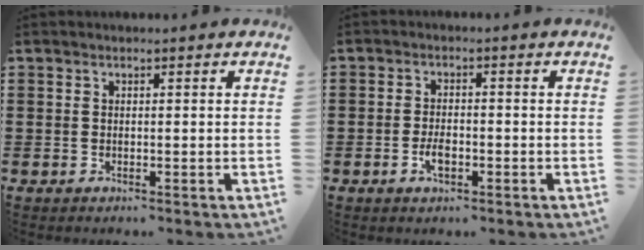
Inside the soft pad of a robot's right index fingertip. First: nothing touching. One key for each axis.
{"total": 3.2, "fx": -1.3, "fy": 1.3, "fz": 2.7, "tx": -0.056, "ty": -0.002, "tz": -0.024}